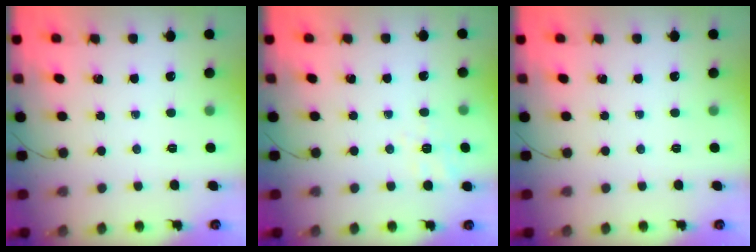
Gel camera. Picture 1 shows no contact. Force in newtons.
{"total": 2.4, "press": 1.0, "slide": 2.2}
{"total": 0.0}